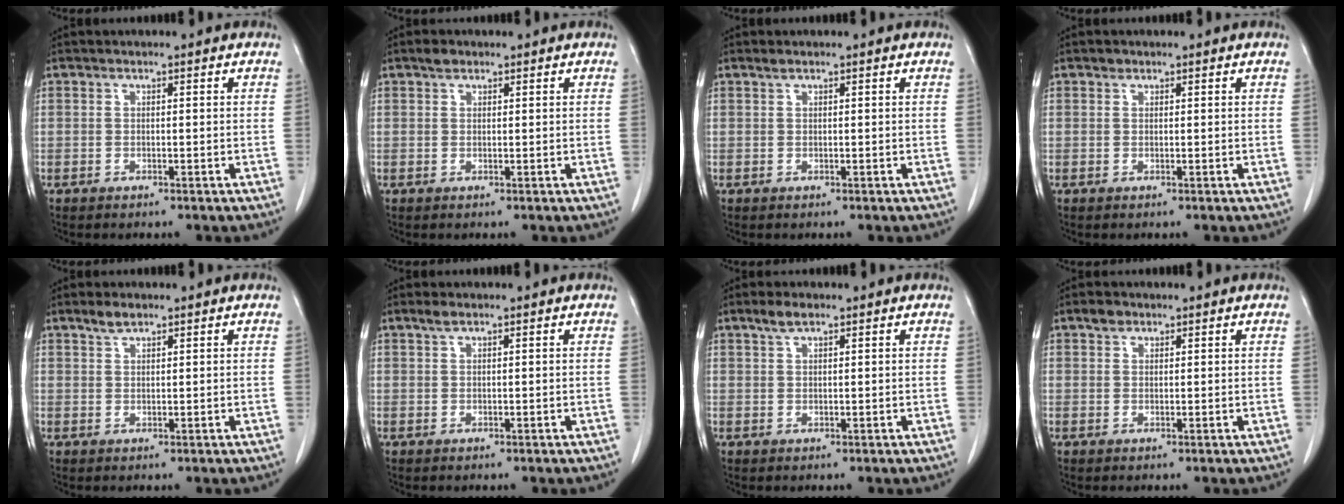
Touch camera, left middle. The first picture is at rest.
{"total": 1.3, "force": [1.0, 0.7, 0.5], "torque": [-0.013, 0.005, 0.016]}
{"total": 0.5, "force": [0.5, 0.0, 0.3], "torque": [-0.011, 0.003, 0.012]}
{"total": 0.6, "force": [0.5, 0.4, 0.1], "torque": [-0.002, -0.001, 0.007]}
{"total": 2.0, "force": [1.7, 0.6, 1.0], "torque": [-0.024, 0.003, 0.033]}
{"total": 1.2, "force": [0.9, 0.2, 0.7], "torque": [-0.020, 0.006, 0.021]}
{"total": 2.3, "force": [1.7, 0.6, 1.5], "torque": [-0.034, 0.007, 0.034]}
{"total": 1.6, "force": [1.1, 1.0, 0.5], "torque": [-0.011, 0.004, 0.019]}